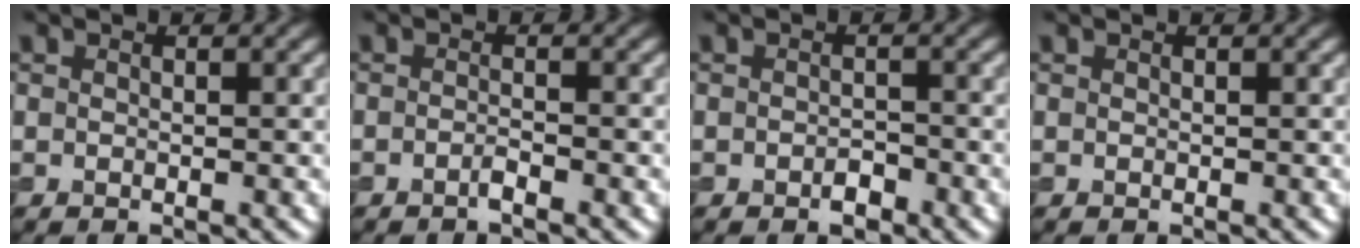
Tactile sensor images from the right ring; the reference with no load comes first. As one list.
[{"total": 0.9, "force": [-0.6, 0.1, 0.7], "torque": [-0.014, 0.003, -0.014]}, {"total": 1.3, "force": [-0.8, 0.7, 0.8], "torque": [-0.011, 0.000, -0.013]}, {"total": 0.0}]